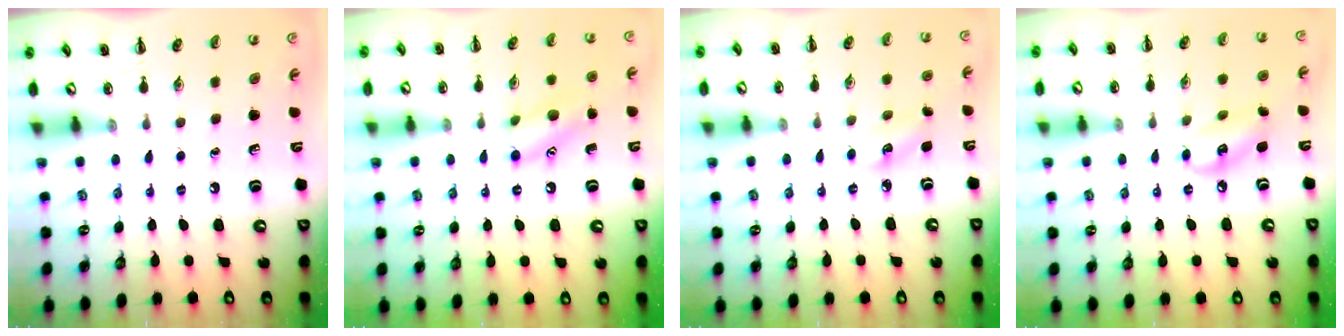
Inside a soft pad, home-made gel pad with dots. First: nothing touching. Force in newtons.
{"total": 11.0, "press": 10.9, "slide": 1.1}
{"total": 3.6, "press": 3.5, "slide": 0.8}
{"total": 7.7, "press": 7.7, "slide": 1.0}